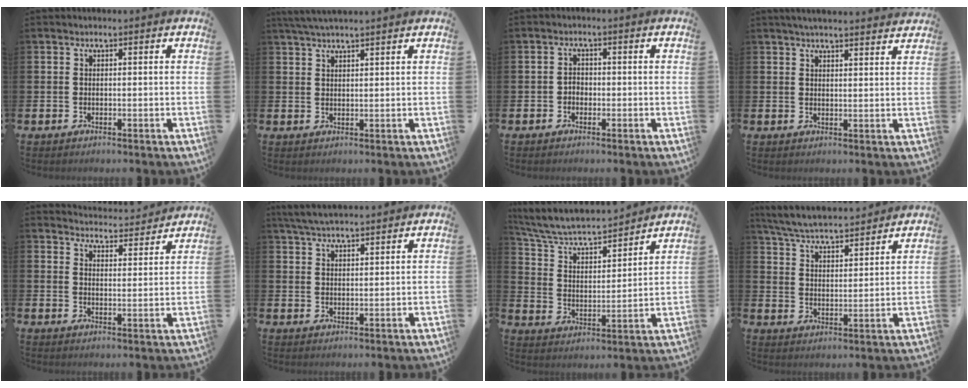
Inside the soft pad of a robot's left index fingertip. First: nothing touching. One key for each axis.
{"total": 3.4, "fx": 3.2, "fy": 0.1, "fz": 1.1, "tx": -0.038, "ty": -0.002, "tz": 0.062}
{"total": 1.4, "fx": -0.7, "fy": 1.2, "fz": 0.5, "tx": -0.006, "ty": 0.002, "tz": -0.016}
{"total": 3.4, "fx": 3.3, "fy": 0.0, "fz": 0.9, "tx": -0.024, "ty": -0.011, "tz": 0.060}
{"total": 4.3, "fx": 4.3, "fy": 0.4, "fz": -0.1, "tx": -0.007, "ty": -0.039, "tz": 0.074}
{"total": 4.4, "fx": 4.3, "fy": 0.4, "fz": 1.1, "tx": -0.036, "ty": -0.014, "tz": 0.079}
{"total": 6.5, "fx": 6.0, "fy": 1.5, "fz": 2.1, "tx": -0.072, "ty": -0.050, "tz": 0.099}
{"total": 6.2, "fx": 6.1, "fy": 0.6, "fz": 1.0, "tx": -0.045, "ty": -0.039, "tz": 0.107}